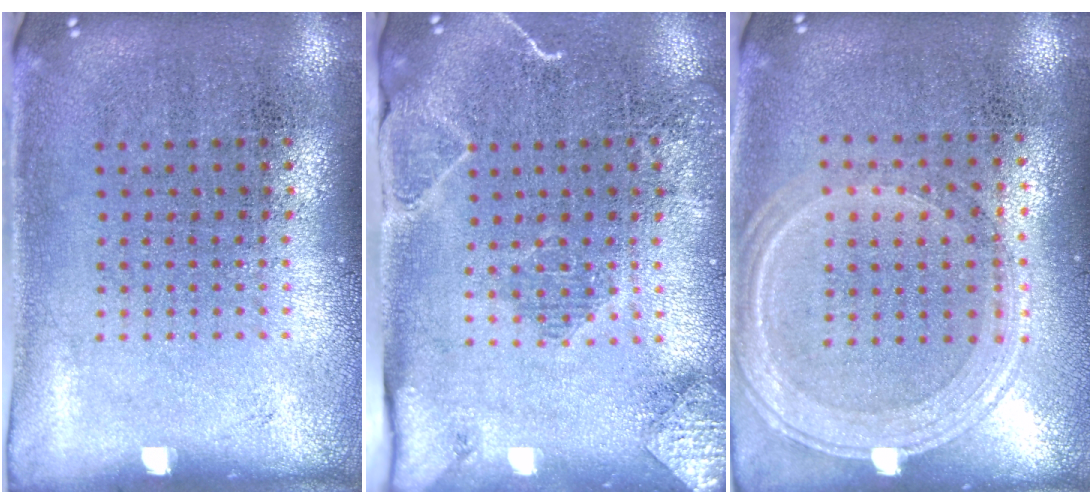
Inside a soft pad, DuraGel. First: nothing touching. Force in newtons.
{"total": 2.0, "press": 1.9, "slide": 0.3}
{"total": 1.2, "press": 1.2, "slide": 0.4}